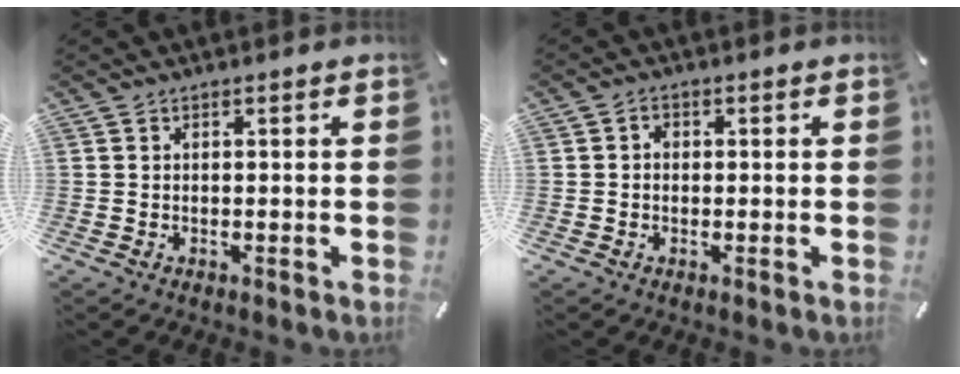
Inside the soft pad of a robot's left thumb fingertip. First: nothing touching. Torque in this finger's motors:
{"motor_torque": [-0.02, -0.25, -0.14, 0.26, -0.08]}